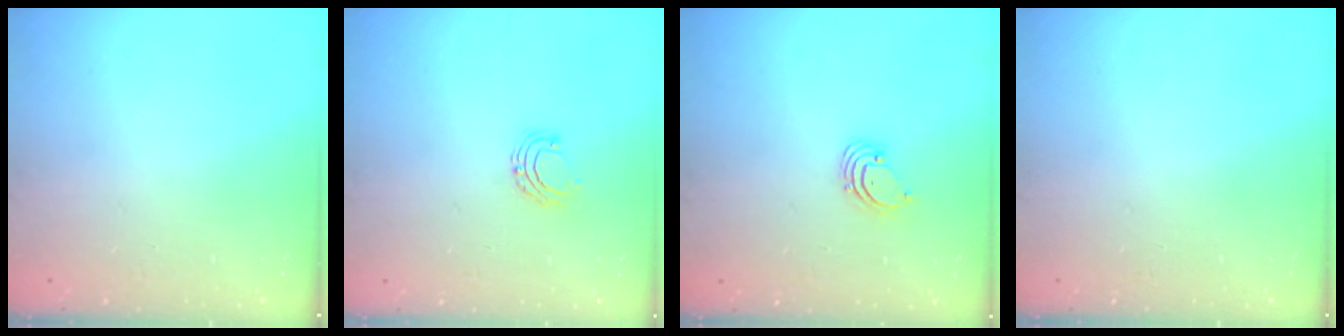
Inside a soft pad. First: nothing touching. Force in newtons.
{"total": 5.9, "press": 5.9, "slide": 0.6}
{"total": 1.5, "press": 1.5, "slide": 0.1}
{"total": 0.0}